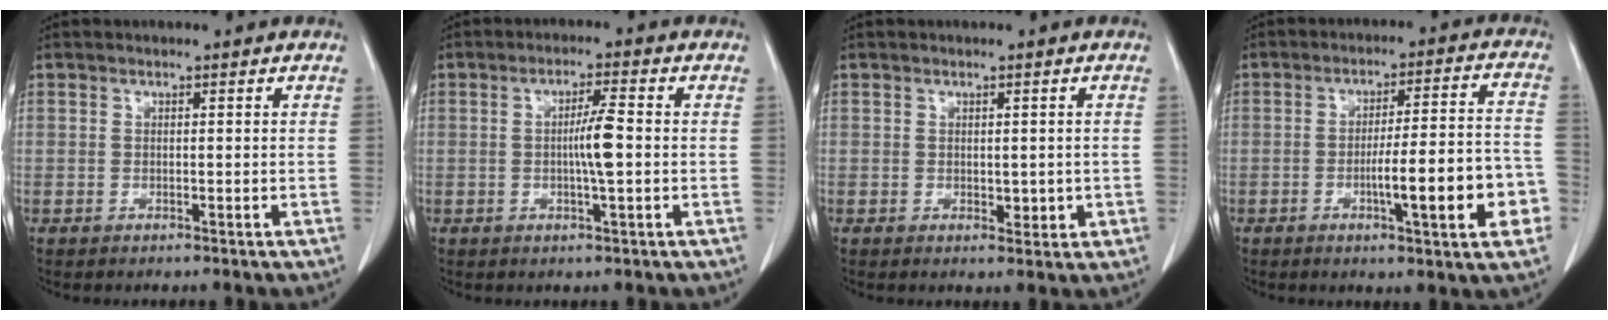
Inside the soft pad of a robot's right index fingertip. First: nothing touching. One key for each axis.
{"total": 4.7, "fx": -0.2, "fy": 0.0, "fz": 4.7, "tx": -0.083, "ty": 0.001, "tz": -0.004}
{"total": 2.2, "fx": -0.2, "fy": 1.3, "fz": 1.7, "tx": -0.020, "ty": -0.001, "tz": 0.005}
{"total": 13.0, "fx": -4.2, "fy": 1.6, "fz": 12.2, "tx": -0.174, "ty": 0.014, "tz": -0.055}